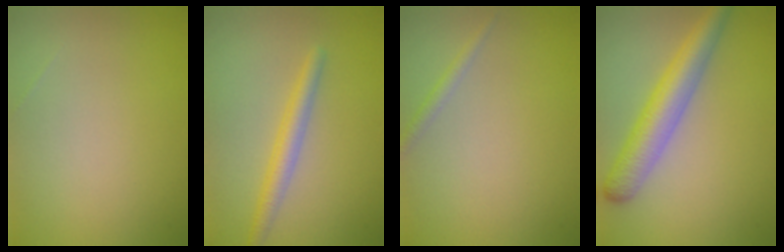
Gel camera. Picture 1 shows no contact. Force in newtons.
{"total": 2.4, "press": 2.4, "slide": 0.0}
{"total": 1.0, "press": 1.0, "slide": 0.0}
{"total": 4.9, "press": 4.9, "slide": 0.1}